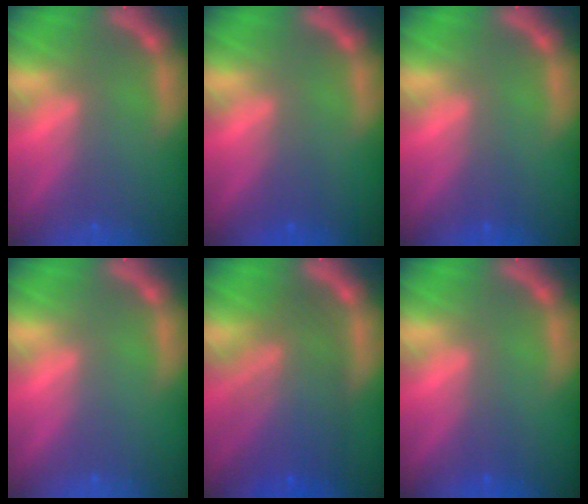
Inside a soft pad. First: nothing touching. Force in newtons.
{"total": 1.5}
{"total": 1.0}
{"total": 0.0}
{"total": 9.1}
{"total": 1.0}